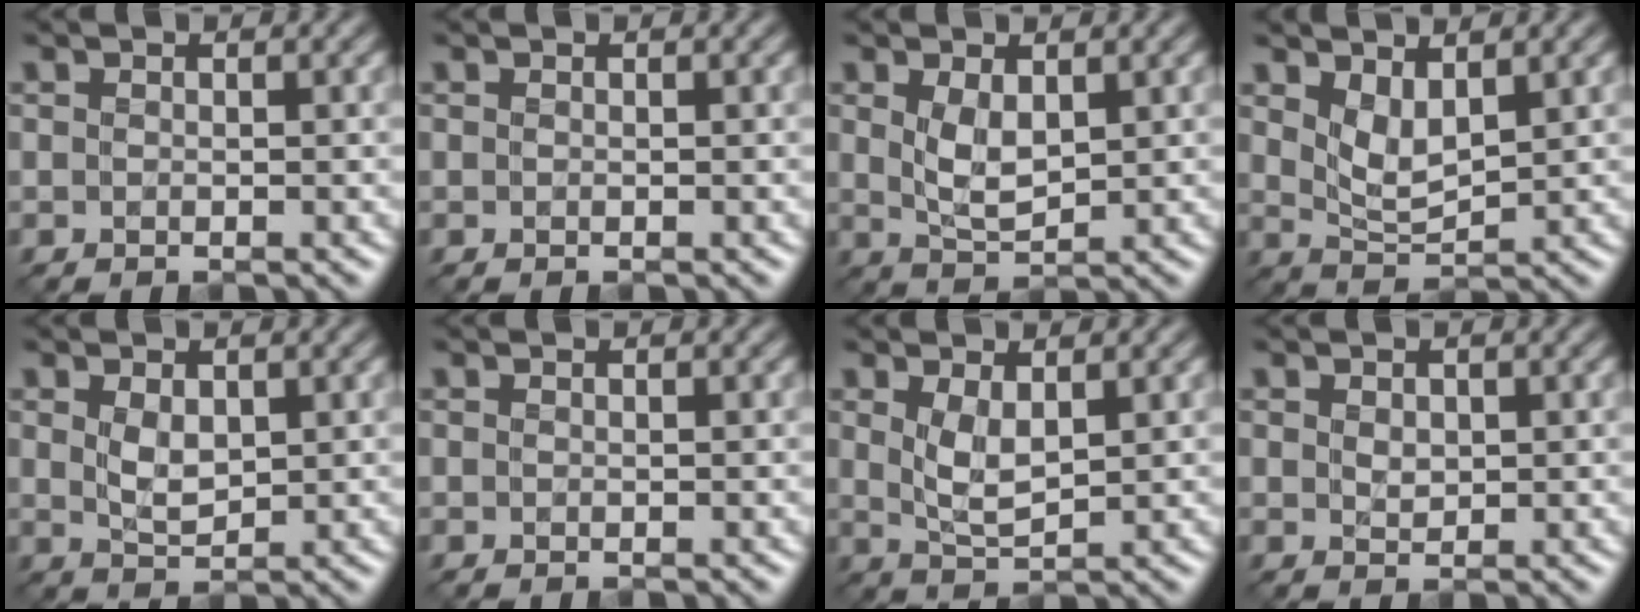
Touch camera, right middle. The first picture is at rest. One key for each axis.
{"total": 0.0}
{"total": 2.6, "fx": 0.9, "fy": 1.3, "fz": 2.0, "tx": -0.046, "ty": -0.001, "tz": 0.024}
{"total": 2.6, "fx": 1.5, "fy": 1.1, "fz": 1.8, "tx": -0.038, "ty": -0.006, "tz": 0.036}
{"total": 2.0, "fx": 0.7, "fy": 1.2, "fz": 1.5, "tx": -0.033, "ty": 0.000, "tz": 0.020}
{"total": 0.0}
{"total": 2.4, "fx": 1.0, "fy": 0.9, "fz": 2.0, "tx": -0.044, "ty": -0.001, "tz": 0.026}
{"total": 0.9, "fx": 0.4, "fy": 0.7, "fz": 0.5, "tx": -0.007, "ty": 0.002, "tz": 0.010}